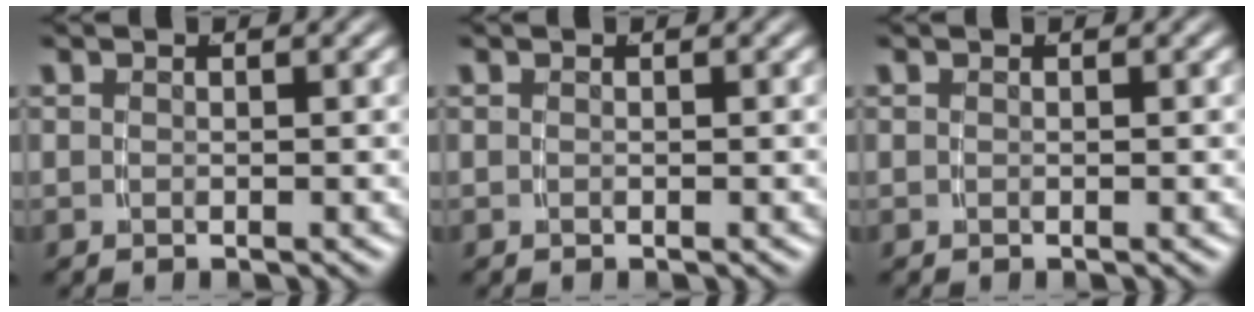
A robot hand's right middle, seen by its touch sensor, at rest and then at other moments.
{"total": 0.0}
{"total": 0.0}